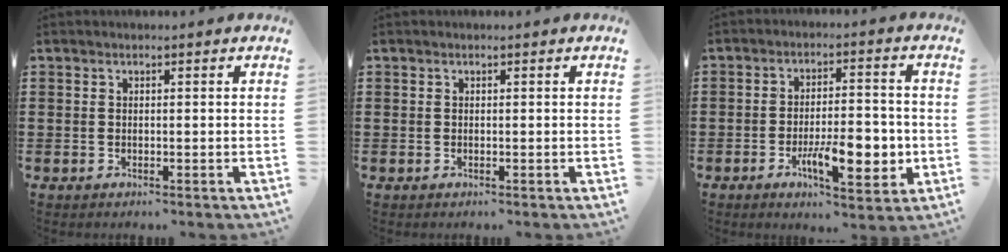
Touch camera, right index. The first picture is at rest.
{"total": 0.0}
{"total": 10.4, "force": [-3.1, 4.2, 9.0], "torque": [-0.129, -0.007, -0.049]}